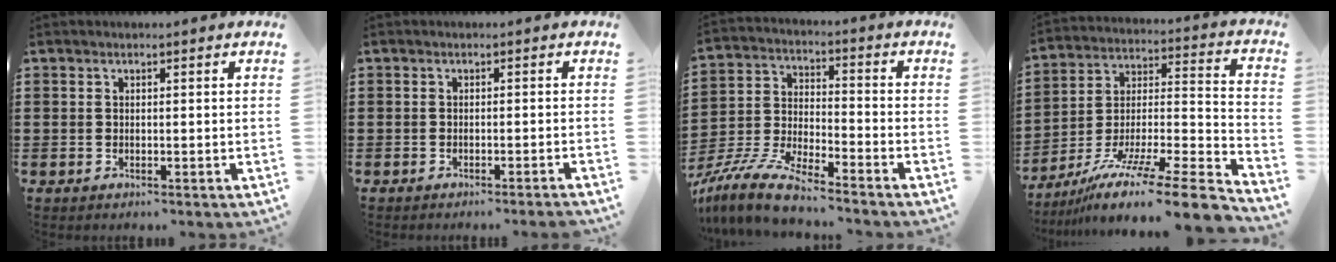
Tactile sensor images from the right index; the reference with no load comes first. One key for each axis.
{"total": 0.9, "fx": -0.8, "fy": -0.3, "fz": 0.4, "tx": -0.006, "ty": 0.000, "tz": -0.015}
{"total": 8.5, "fx": -7.8, "fy": 0.5, "fz": 3.1, "tx": -0.086, "ty": -0.003, "tz": -0.163}
{"total": 11.8, "fx": -8.9, "fy": 1.5, "fz": 7.7, "tx": -0.125, "ty": 0.013, "tz": -0.160}